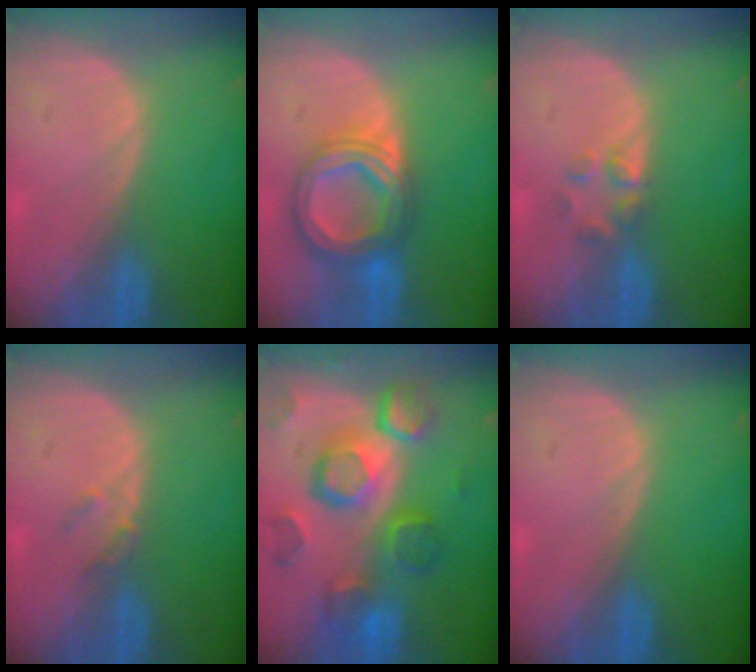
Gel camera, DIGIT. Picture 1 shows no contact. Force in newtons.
{"total": 8.6, "press": 8.6, "slide": 0.7}
{"total": 2.6, "press": 2.6, "slide": 0.2}
{"total": 1.8, "press": 1.6, "slide": 0.8}
{"total": 12.5, "press": 10.8, "slide": 6.2}
{"total": 0.0}